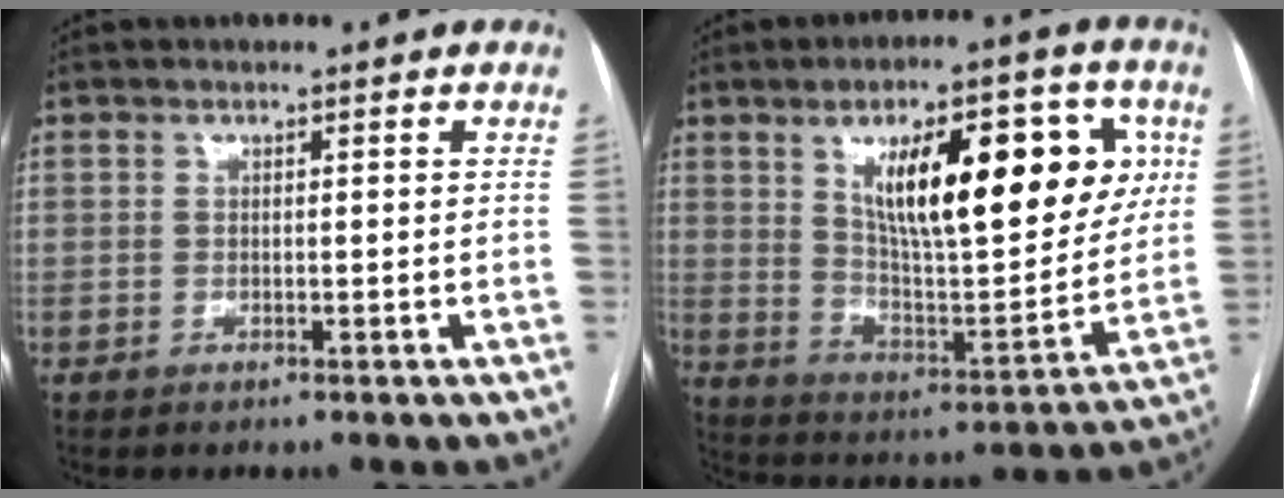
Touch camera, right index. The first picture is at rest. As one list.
[{"total": 21.4, "force": [7.3, 7.0, 18.9], "torque": [-0.285, 0.016, 0.119]}]